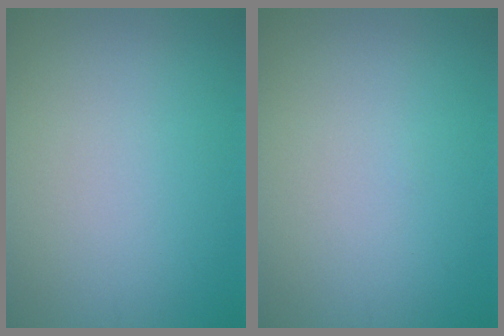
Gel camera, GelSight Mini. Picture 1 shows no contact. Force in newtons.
{"total": 0.0}